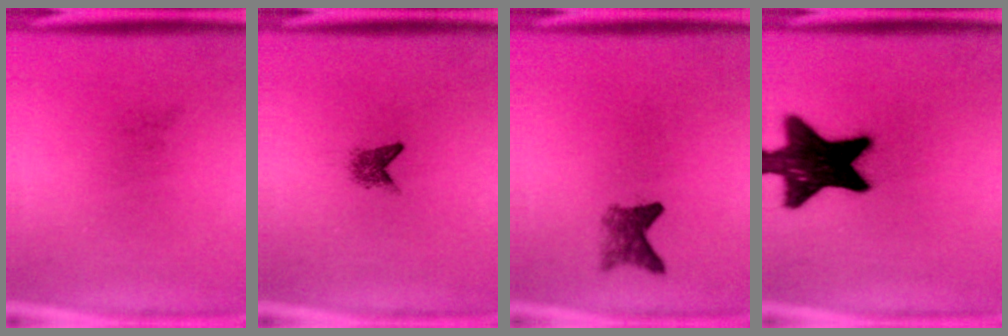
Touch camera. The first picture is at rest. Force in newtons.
{"total": 1.8}
{"total": 2.7}
{"total": 17.4}